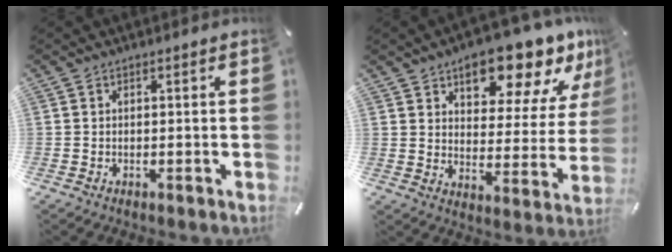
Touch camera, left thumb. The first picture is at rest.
{"total": 16.6, "force": [12.6, 6.9, 8.2], "torque": [-0.103, -0.095, 0.210]}